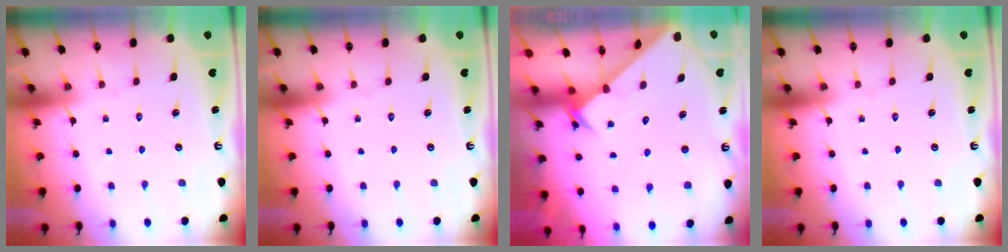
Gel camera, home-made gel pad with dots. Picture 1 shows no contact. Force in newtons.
{"total": 0.0}
{"total": 2.6, "press": 2.6, "slide": 0.2}
{"total": 0.0}